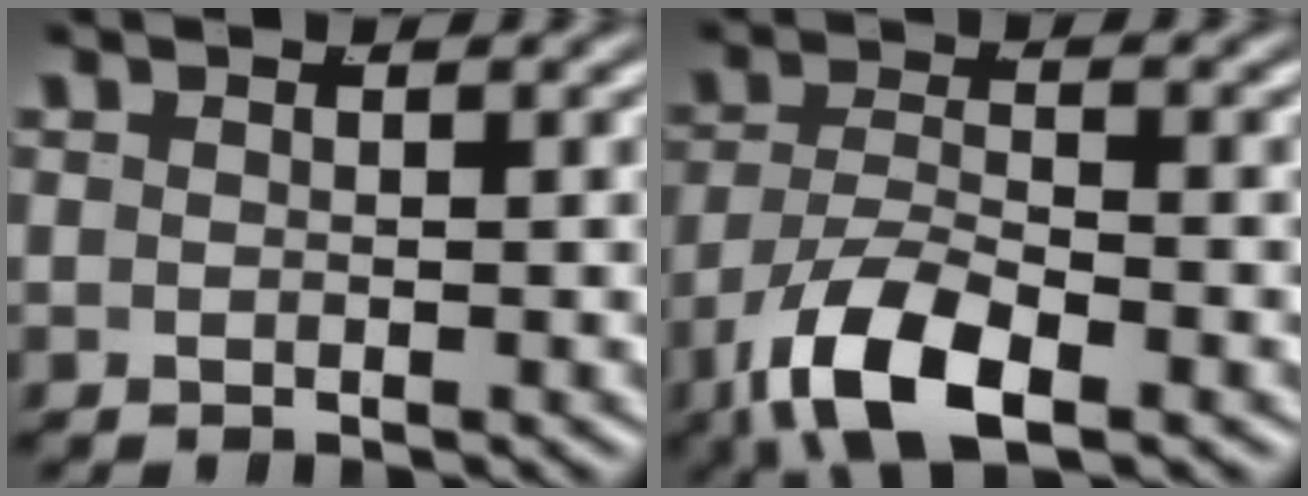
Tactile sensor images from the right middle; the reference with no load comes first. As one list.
[{"total": 6.5, "force": [-3.5, 2.7, 4.8], "torque": [-0.091, -0.028, -0.044]}]